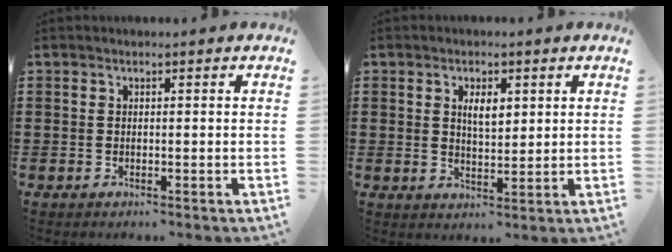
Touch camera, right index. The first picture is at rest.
{"total": 3.5, "force": [1.4, 1.4, 2.8], "torque": [-0.053, 0.002, 0.022]}